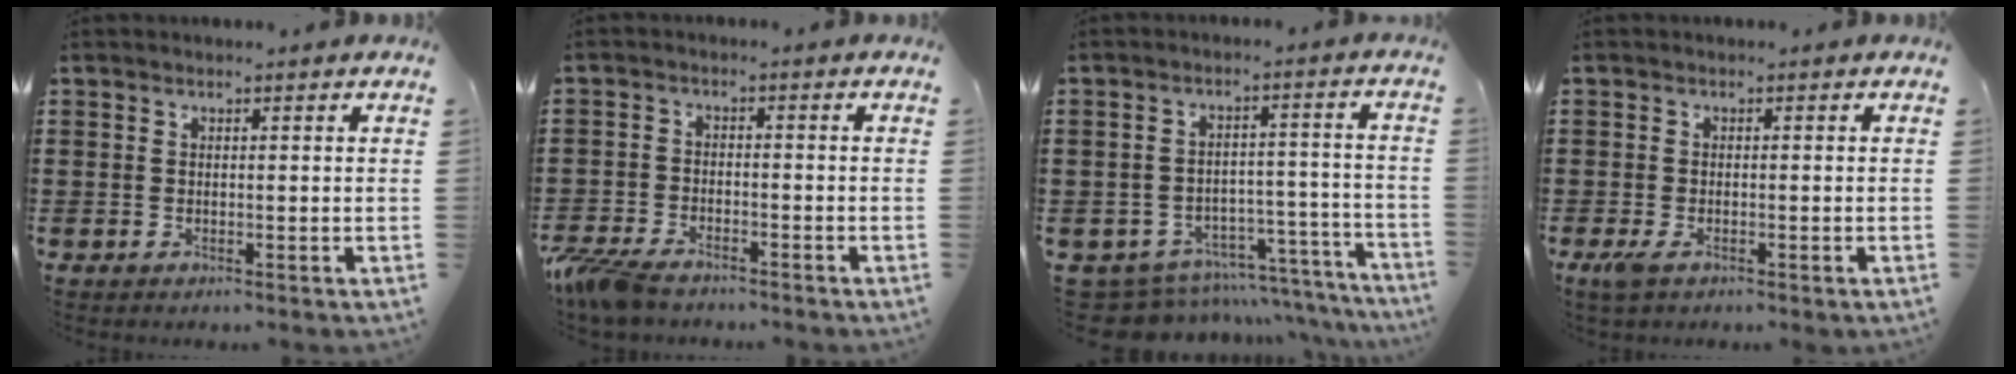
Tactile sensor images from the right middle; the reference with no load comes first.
{"total": 4.8, "force": [-4.1, 1.3, 2.2], "torque": [-0.064, -0.006, -0.085]}
{"total": 6.8, "force": [-6.3, 2.2, 1.5], "torque": [-0.035, 0.019, -0.120]}
{"total": 1.8, "force": [-0.7, 0.7, 1.5], "torque": [-0.044, -0.008, -0.017]}